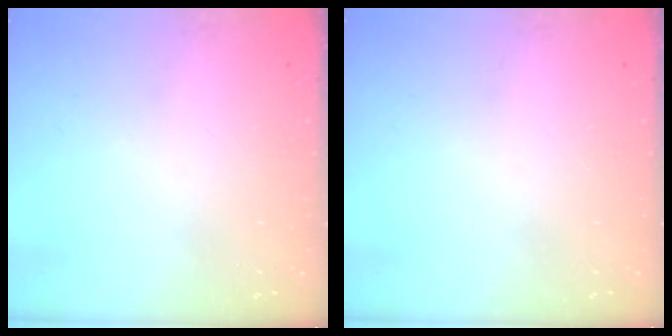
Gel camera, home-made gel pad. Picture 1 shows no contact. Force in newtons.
{"total": 0.0}